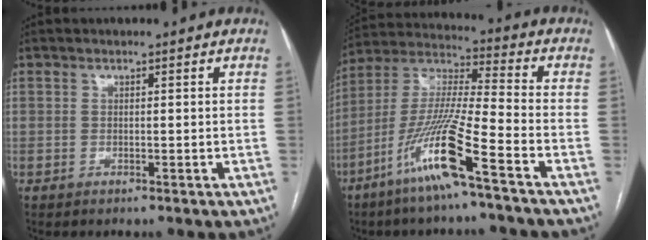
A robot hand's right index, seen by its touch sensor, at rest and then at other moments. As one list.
[{"total": 14.4, "force": [-7.8, -0.5, 12.2], "torque": [-0.254, -0.020, -0.155]}]